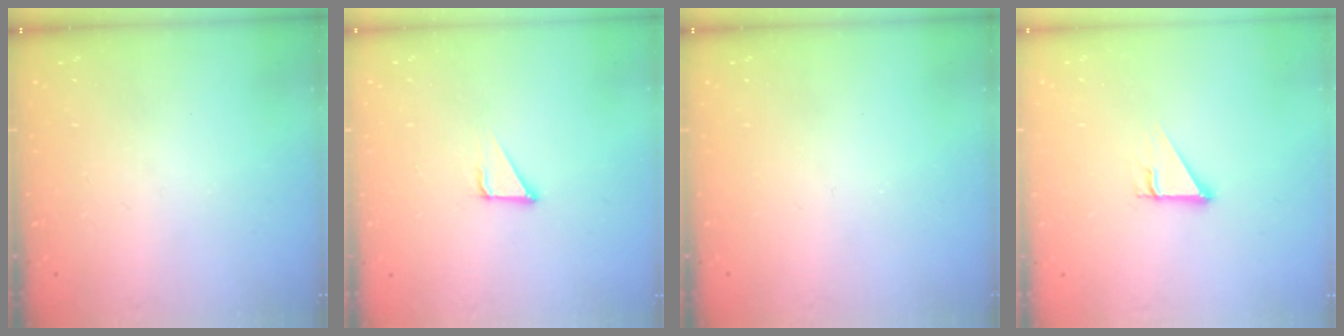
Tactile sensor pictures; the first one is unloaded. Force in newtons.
{"total": 2.1, "press": 2.1, "slide": 0.1}
{"total": 0.0}
{"total": 2.5, "press": 2.5, "slide": 0.1}